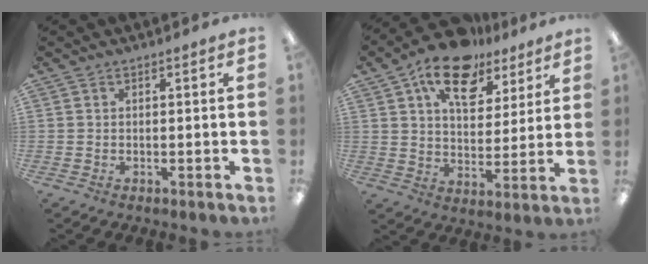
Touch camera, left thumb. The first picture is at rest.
{"total": 15.8, "force": [10.4, 8.5, 8.4], "torque": [-0.133, -0.052, 0.184]}